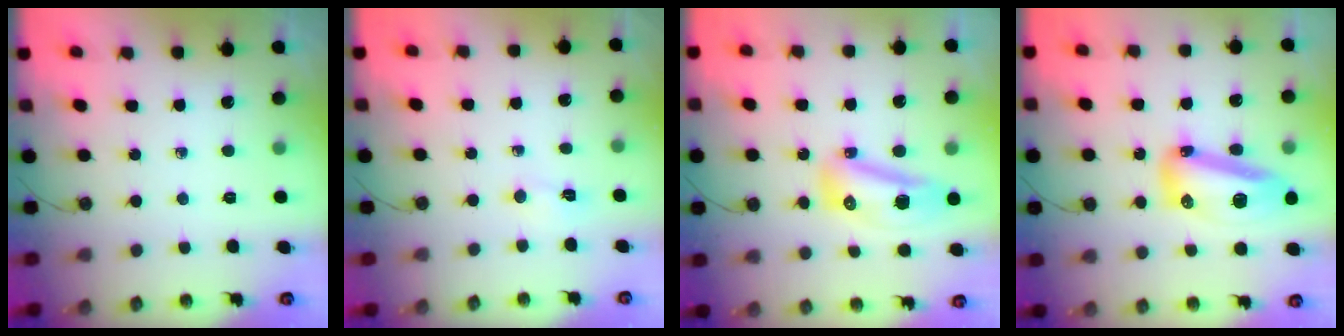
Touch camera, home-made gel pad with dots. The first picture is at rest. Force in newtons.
{"total": 2.3, "press": 2.3, "slide": 0.5}
{"total": 9.6, "press": 9.5, "slide": 0.9}
{"total": 15.5, "press": 15.1, "slide": 3.1}